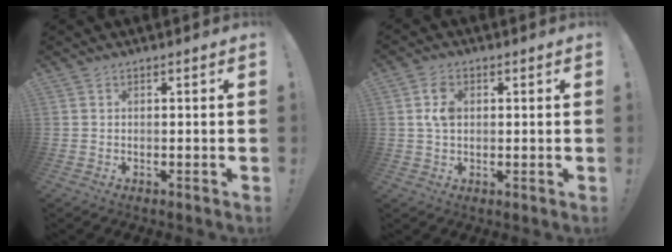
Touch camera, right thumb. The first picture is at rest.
{"total": 5.6, "force": [1.1, 3.8, 4.0], "torque": [-0.089, 0.005, 0.018]}